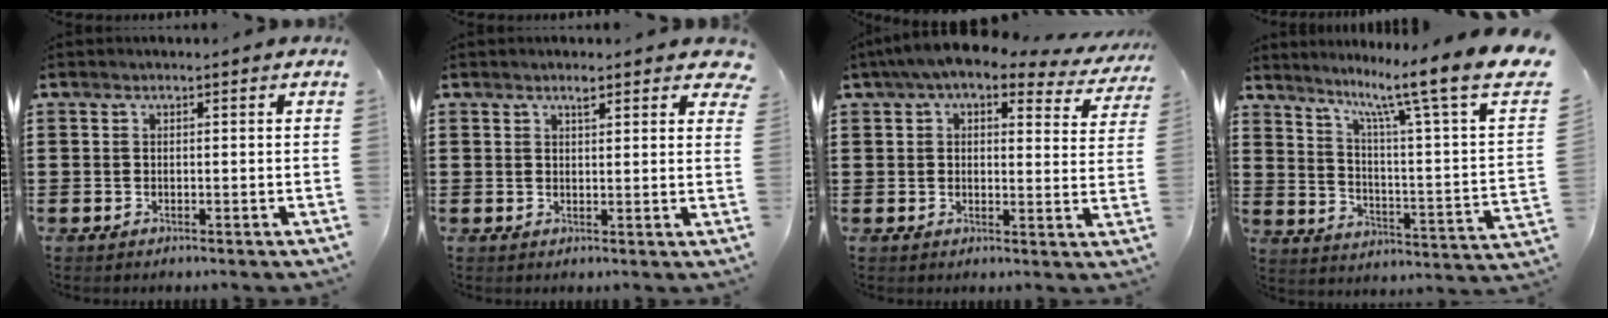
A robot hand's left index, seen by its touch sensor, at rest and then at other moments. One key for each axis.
{"total": 2.8, "fx": 2.2, "fy": 0.6, "fz": 1.7, "tx": -0.021, "ty": -0.005, "tz": 0.035}
{"total": 5.9, "fx": 4.4, "fy": 1.4, "fz": 3.6, "tx": -0.086, "ty": -0.014, "tz": 0.075}
{"total": 10.3, "fx": 7.3, "fy": 0.1, "fz": 7.3, "tx": -0.146, "ty": -0.058, "tz": 0.102}